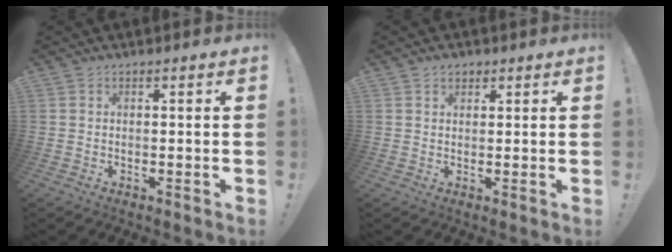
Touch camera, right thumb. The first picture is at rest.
{"total": 2.3, "force": [1.4, 1.6, 0.8], "torque": [-0.001, -0.006, 0.023]}